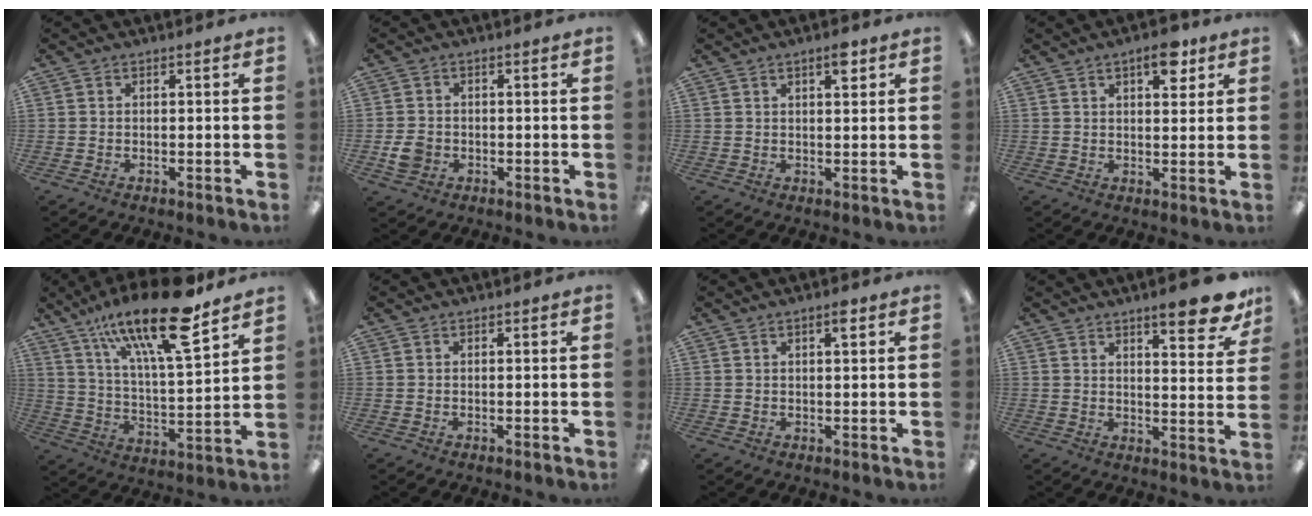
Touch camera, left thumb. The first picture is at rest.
{"total": 3.9, "force": [-1.1, 3.2, 1.9], "torque": [-0.028, 0.001, -0.020]}
{"total": 3.6, "force": [2.3, 1.0, 2.6], "torque": [-0.032, -0.007, 0.034]}
{"total": 7.0, "force": [4.1, 3.0, 4.8], "torque": [-0.055, -0.018, 0.064]}
{"total": 21.8, "force": [14.7, 5.8, 15.1], "torque": [-0.255, -0.080, 0.240]}
{"total": 0.0}
{"total": 2.3, "force": [1.4, 0.5, 1.8], "torque": [-0.032, 0.000, 0.021]}
{"total": 10.5, "force": [7.5, 2.4, 6.9], "torque": [-0.079, -0.049, 0.119]}